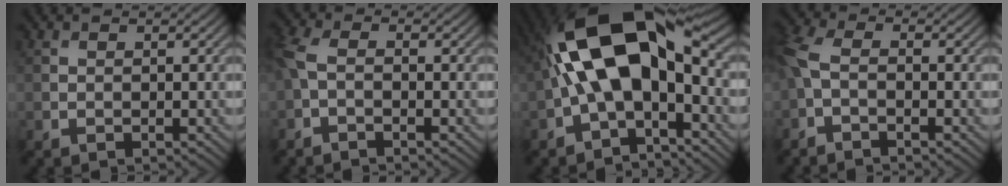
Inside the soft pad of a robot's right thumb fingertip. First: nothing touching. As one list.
[{"total": 3.8, "force": [-1.1, 1.8, 3.1], "torque": [-0.085, 0.003, -0.033]}, {"total": 16.6, "force": [0.6, 8.4, 14.4], "torque": [-0.261, 0.027, -0.004]}, {"total": 4.8, "force": [-1.3, 2.3, 4.0], "torque": [-0.112, 0.002, -0.038]}]